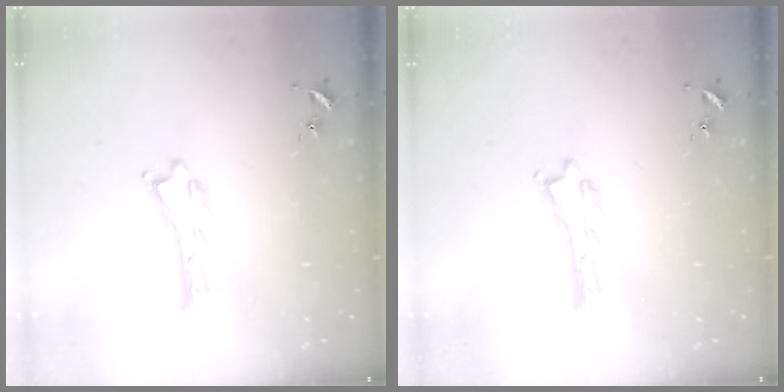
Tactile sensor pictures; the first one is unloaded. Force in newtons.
{"total": 0.0}